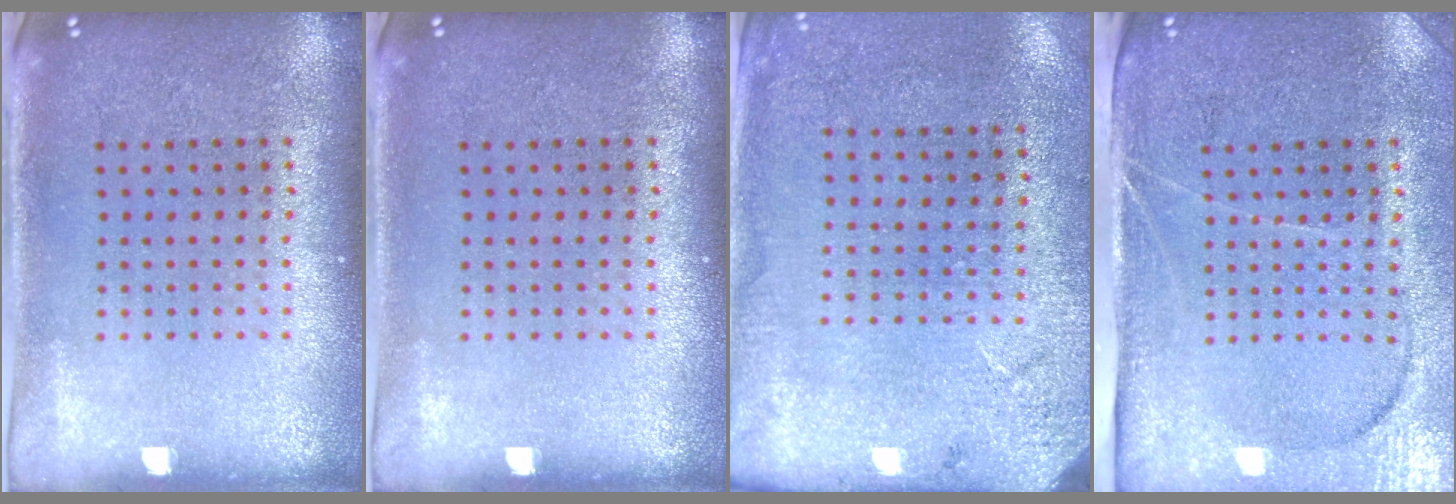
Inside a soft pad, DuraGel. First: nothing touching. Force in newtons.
{"total": 0.0}
{"total": 2.6, "press": 2.4, "slide": 1.1}
{"total": 3.8, "press": 3.3, "slide": 2.0}